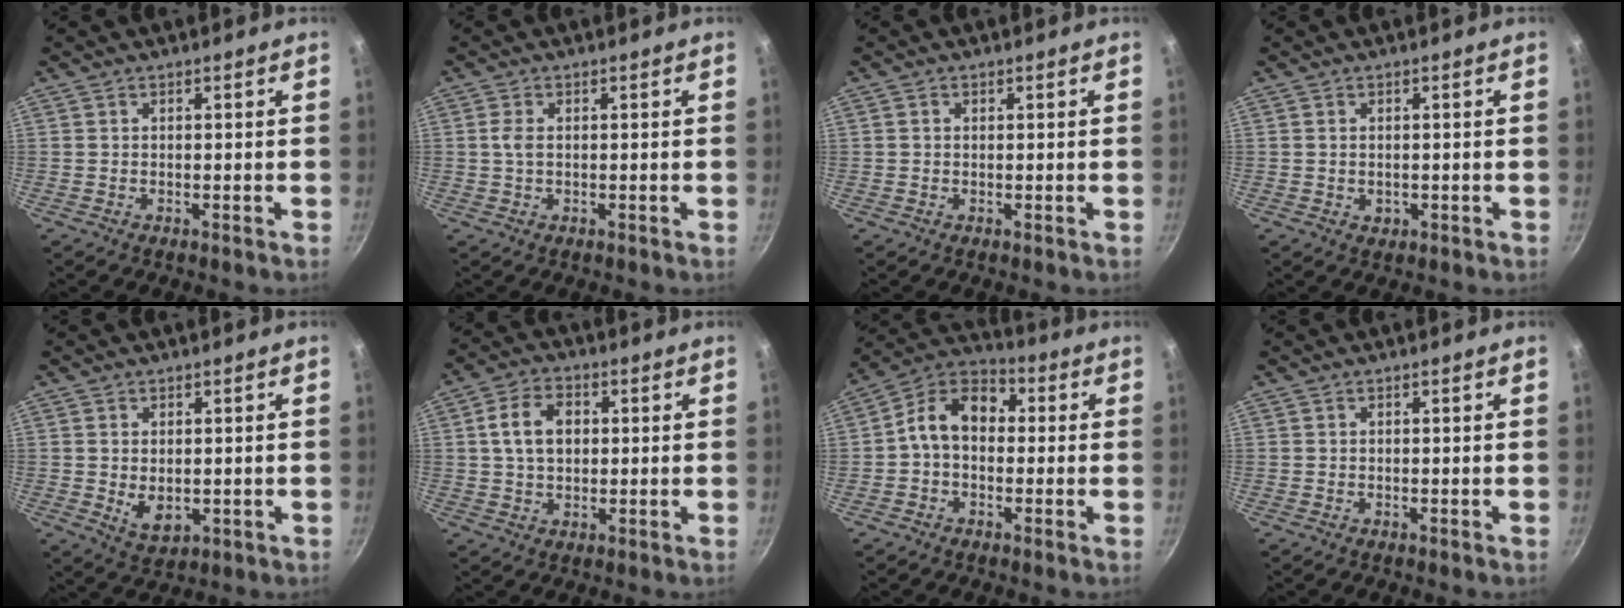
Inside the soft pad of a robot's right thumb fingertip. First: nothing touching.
{"total": 2.1, "force": [0.2, 1.2, 1.7], "torque": [-0.036, 0.002, 0.003]}
{"total": 0.8, "force": [0.1, 0.7, 0.4], "torque": [-0.006, 0.005, 0.002]}
{"total": 1.7, "force": [-0.1, 1.3, 1.1], "torque": [-0.014, -0.001, 0.000]}
{"total": 5.3, "force": [-0.1, 3.5, 4.0], "torque": [-0.062, -0.014, 0.009]}
{"total": 8.4, "force": [1.4, 6.0, 5.8], "torque": [-0.088, 0.012, 0.020]}
{"total": 10.6, "force": [0.2, 7.7, 7.3], "torque": [-0.097, 0.038, -0.022]}
{"total": 0.0}